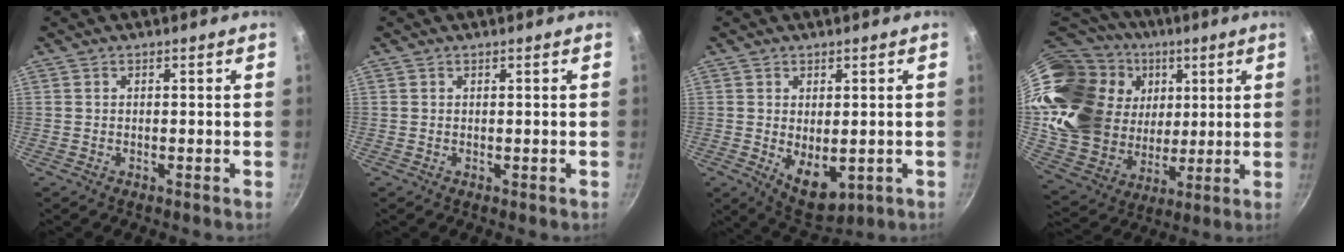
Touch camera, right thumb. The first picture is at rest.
{"total": 0.0}
{"total": 7.6, "force": [-0.7, 4.4, 6.1], "torque": [-0.077, -0.016, 0.009]}
{"total": 29.9, "force": [10.5, 22.0, 17.2], "torque": [-0.312, -0.004, 0.209]}